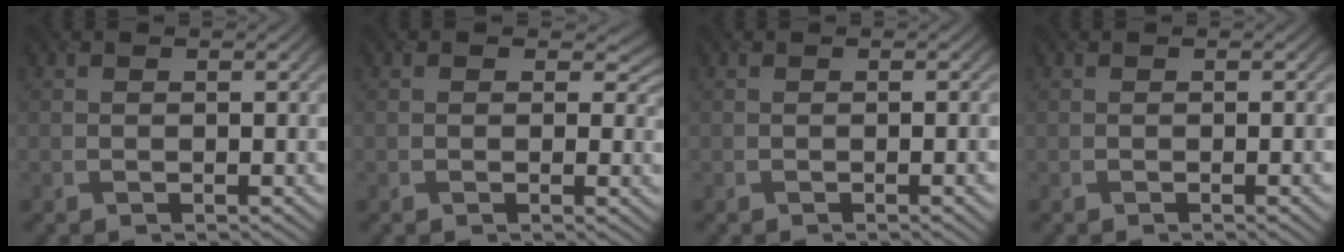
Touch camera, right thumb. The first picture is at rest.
{"total": 2.6, "force": [0.6, 2.1, 1.5], "torque": [-0.018, -0.008, 0.007]}
{"total": 1.8, "force": [-0.4, 0.2, 1.8], "torque": [-0.022, -0.002, -0.004]}
{"total": 1.5, "force": [-0.3, 0.0, 1.4], "torque": [-0.019, -0.002, -0.004]}